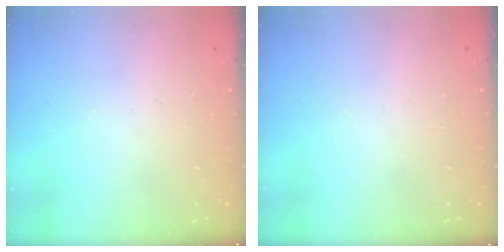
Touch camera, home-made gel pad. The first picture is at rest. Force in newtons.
{"total": 0.0}